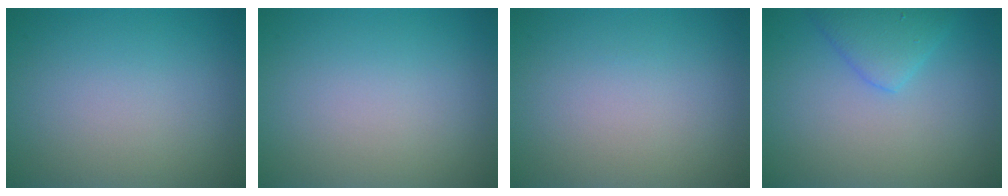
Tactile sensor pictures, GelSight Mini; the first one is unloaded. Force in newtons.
{"total": 0.0}
{"total": 0.0}
{"total": 2.8, "press": 2.8, "slide": 0.2}